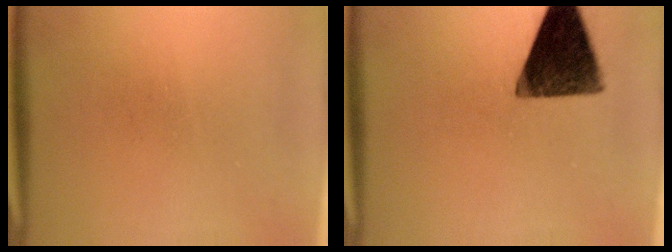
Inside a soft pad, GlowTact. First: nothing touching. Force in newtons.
{"total": 13.8}